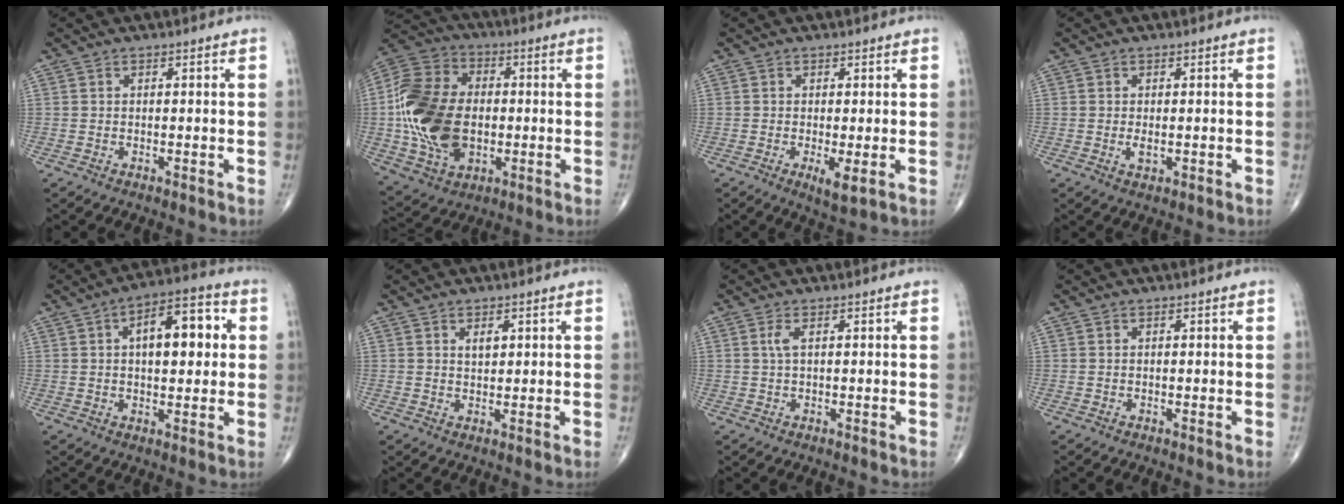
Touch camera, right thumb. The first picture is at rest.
{"total": 20.9, "force": [-0.9, 14.1, 15.4], "torque": [-0.299, 0.010, -0.012]}
{"total": 3.3, "force": [-0.7, 0.8, 3.2], "torque": [-0.058, -0.013, -0.011]}
{"total": 1.6, "force": [-0.2, 0.7, 1.4], "torque": [-0.025, -0.004, -0.002]}
{"total": 12.1, "force": [2.4, 5.7, 10.4], "torque": [-0.130, 0.017, 0.031]}
{"total": 2.1, "force": [0.9, 1.1, 1.5], "torque": [-0.019, -0.006, 0.017]}
{"total": 1.5, "force": [0.4, 0.3, 1.5], "torque": [-0.044, 0.006, 0.012]}
{"total": 0.0}